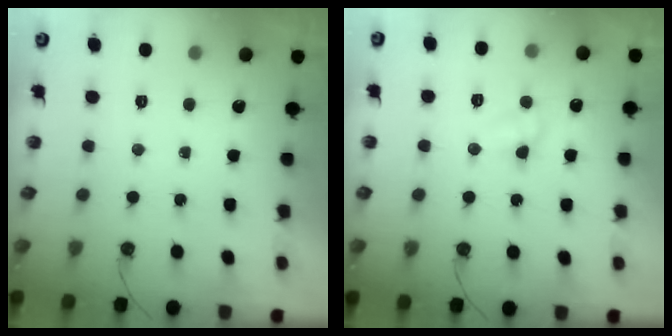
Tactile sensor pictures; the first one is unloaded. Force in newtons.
{"total": 4.7, "press": 4.7, "slide": 0.6}